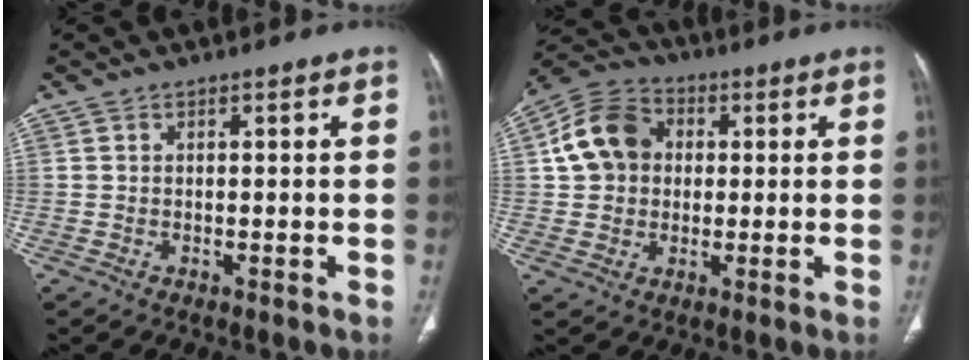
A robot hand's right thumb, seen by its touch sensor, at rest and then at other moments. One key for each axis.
{"total": 11.4, "fx": 1.7, "fy": 9.6, "fz": 5.9, "tx": -0.092, "ty": 0.018, "tz": 0.018}